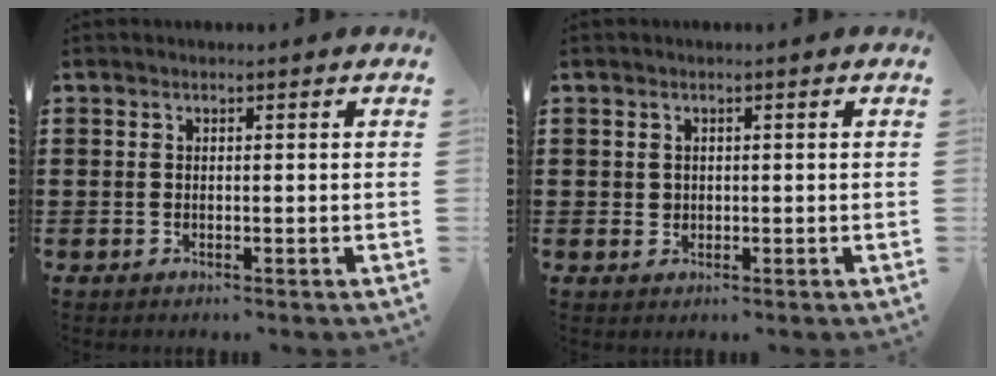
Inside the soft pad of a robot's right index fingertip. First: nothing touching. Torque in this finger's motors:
{"motor_torque": [-0.58, 0.59, 0.00, 0.01]}